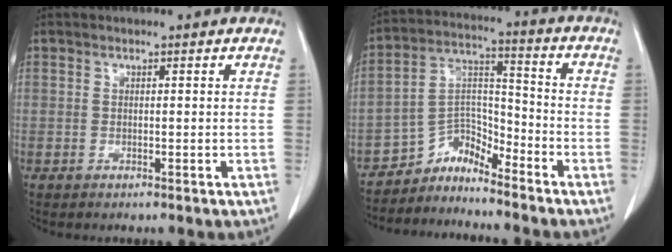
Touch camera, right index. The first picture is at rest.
{"total": 6.0, "force": [-5.9, 1.1, 0.0], "torque": [0.008, 0.042, -0.110]}